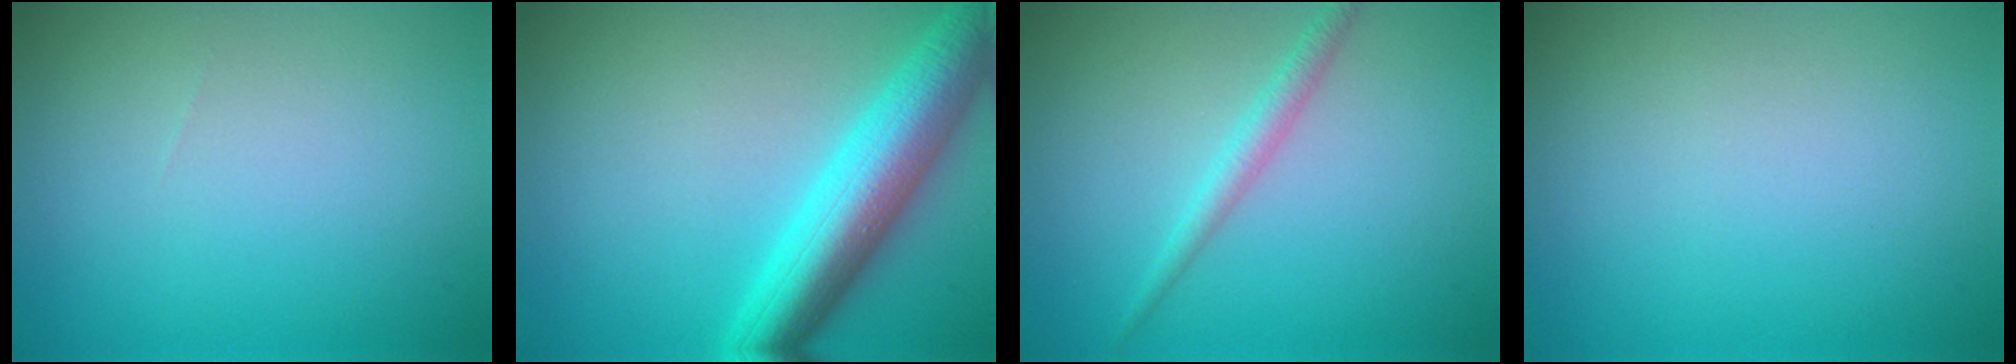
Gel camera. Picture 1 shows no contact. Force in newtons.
{"total": 7.9, "press": 7.9, "slide": 0.2}
{"total": 1.8, "press": 1.8, "slide": 0.0}
{"total": 0.0}